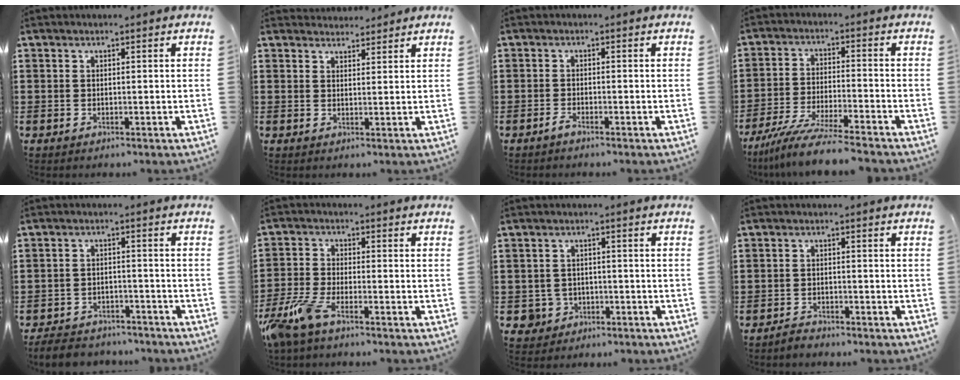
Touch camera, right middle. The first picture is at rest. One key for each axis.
{"total": 2.6, "fx": 2.6, "fy": 0.4, "fz": -0.4, "tx": 0.008, "ty": -0.008, "tz": 0.048}
{"total": 1.2, "fx": -0.9, "fy": 0.1, "fz": 0.7, "tx": -0.015, "ty": -0.005, "tz": -0.017}
{"total": 7.7, "fx": -6.9, "fy": -0.3, "fz": 3.6, "tx": -0.075, "ty": -0.013, "tz": -0.133}
{"total": 4.3, "fx": -4.1, "fy": 0.9, "fz": 0.5, "tx": -0.017, "ty": 0.005, "tz": -0.087}
{"total": 6.1, "fx": -4.5, "fy": 1.5, "fz": 3.9, "tx": -0.116, "ty": -0.017, "tz": -0.095}
{"total": 2.8, "fx": -1.4, "fy": 2.4, "fz": 0.3, "tx": -0.023, "ty": -0.001, "tz": -0.035}
{"total": 1.8, "fx": -1.8, "fy": 0.3, "fz": 0.0, "tx": -0.007, "ty": 0.003, "tz": -0.038}